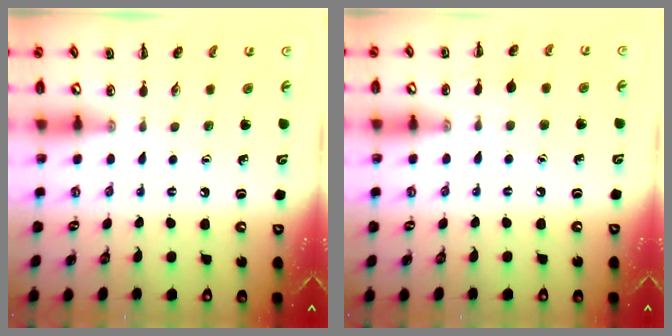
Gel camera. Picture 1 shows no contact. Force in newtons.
{"total": 4.4, "press": 4.1, "slide": 1.7}